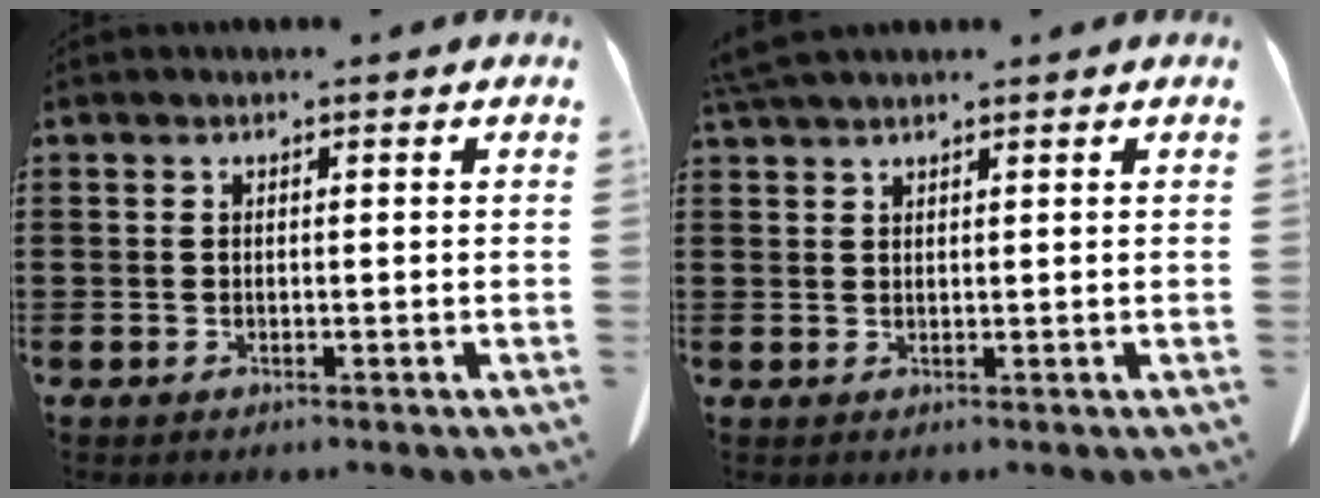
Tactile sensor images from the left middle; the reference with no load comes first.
{"total": 2.2, "force": [2.0, 0.2, 0.9], "torque": [-0.024, 0.001, 0.040]}